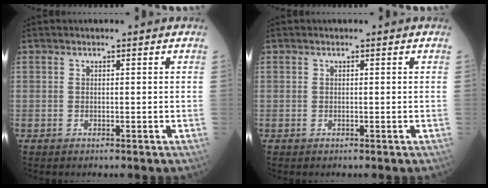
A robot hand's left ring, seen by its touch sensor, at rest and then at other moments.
{"total": 0.0}